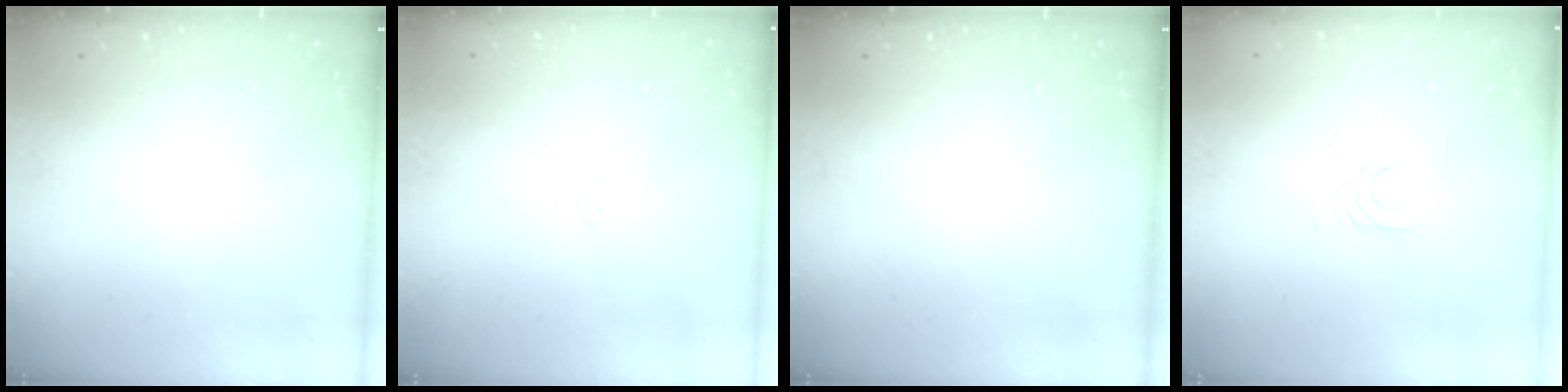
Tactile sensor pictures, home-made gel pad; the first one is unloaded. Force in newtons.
{"total": 3.7, "press": 3.7, "slide": 0.1}
{"total": 0.0}
{"total": 2.7, "press": 2.7, "slide": 0.2}